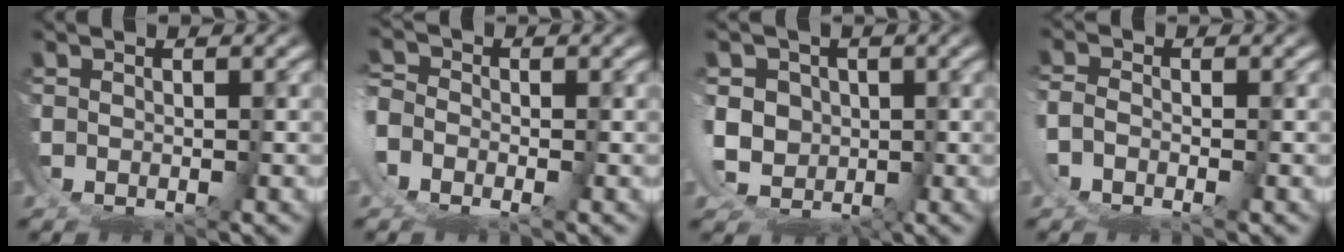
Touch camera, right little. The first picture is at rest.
{"total": 2.0, "force": [-1.0, 1.5, 0.9], "torque": [-0.017, 0.001, -0.025]}
{"total": 10.2, "force": [-1.4, 9.3, 4.1], "torque": [-0.107, -0.045, -0.022]}
{"total": 1.2, "force": [-1.0, 0.4, 0.4], "torque": [-0.008, 0.000, -0.022]}